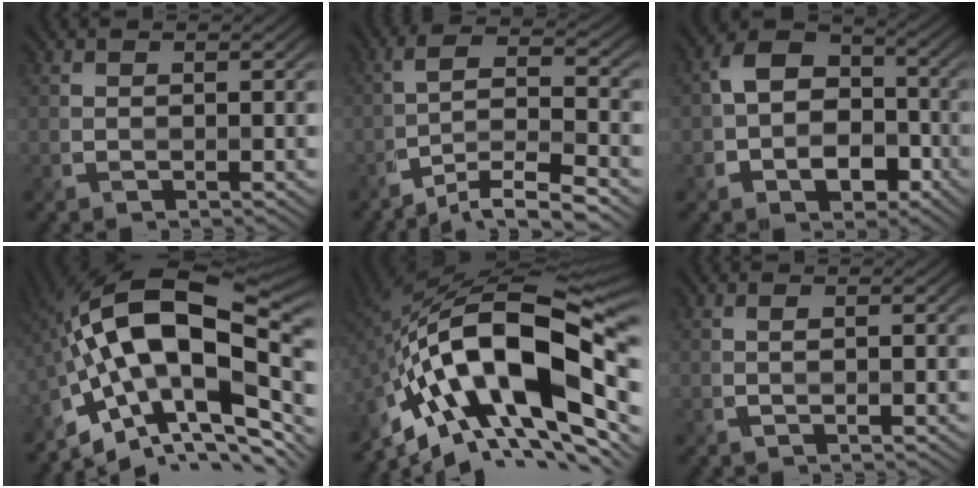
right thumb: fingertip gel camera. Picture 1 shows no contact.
{"total": 8.8, "force": [-5.9, 2.0, 6.3], "torque": [-0.103, 0.007, -0.106]}
{"total": 8.0, "force": [-2.4, 5.9, 4.9], "torque": [-0.092, -0.004, -0.044]}
{"total": 18.9, "force": [-2.9, 9.2, 16.2], "torque": [-0.285, 0.006, -0.055]}
{"total": 20.0, "force": [-4.6, 8.9, 17.3], "torque": [-0.322, -0.003, -0.088]}
{"total": 0.7, "force": [0.1, 0.2, 0.7], "torque": [-0.010, 0.003, 0.001]}